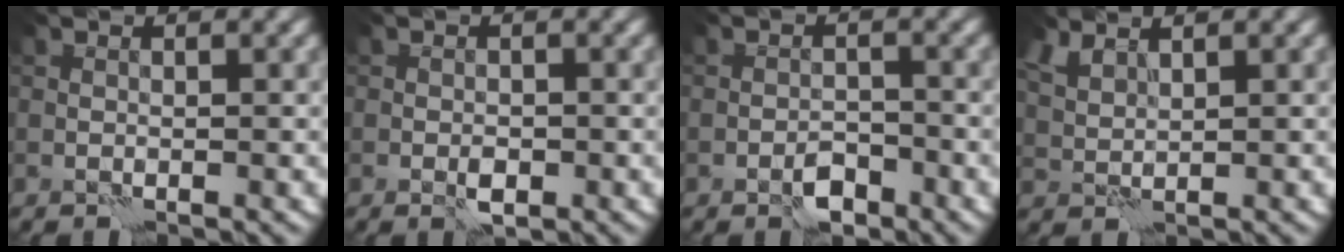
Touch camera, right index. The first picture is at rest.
{"total": 1.3, "force": [-0.6, 0.6, 1.0], "torque": [-0.015, 0.000, -0.011]}
{"total": 2.1, "force": [-1.6, 0.9, 1.0], "torque": [-0.013, 0.005, -0.029]}
{"total": 1.8, "force": [1.7, 0.3, 0.4], "torque": [-0.019, 0.002, 0.041]}